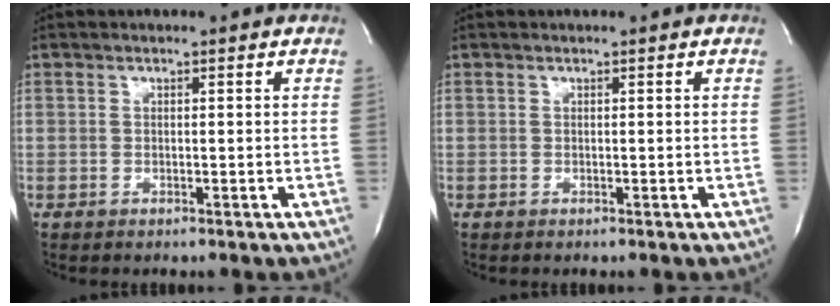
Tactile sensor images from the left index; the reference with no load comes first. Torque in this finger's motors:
{"motor_torque": [0.00, 0.01, 0.00, 0.00]}